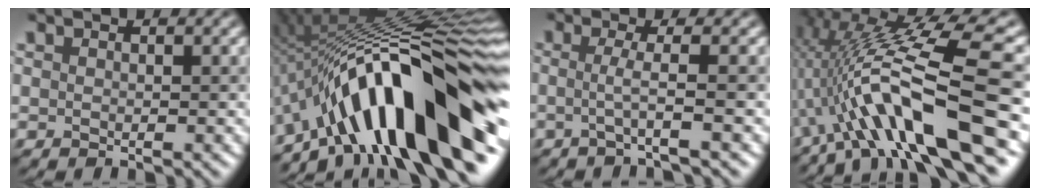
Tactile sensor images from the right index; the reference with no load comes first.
{"total": 16.1, "force": [-5.7, 4.7, 14.3], "torque": [-0.199, 0.035, -0.098]}
{"total": 2.8, "force": [-0.4, 0.5, 2.7], "torque": [-0.041, -0.011, -0.023]}
{"total": 11.9, "force": [-1.7, 2.9, 11.4], "torque": [-0.190, 0.013, -0.033]}